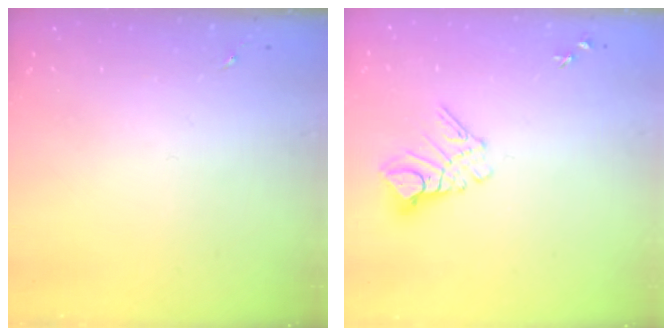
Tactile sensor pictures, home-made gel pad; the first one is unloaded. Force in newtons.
{"total": 9.6, "press": 9.6, "slide": 1.0}